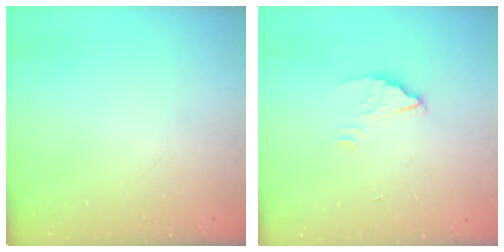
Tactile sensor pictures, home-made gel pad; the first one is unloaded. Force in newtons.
{"total": 2.4, "press": 2.4, "slide": 0.1}